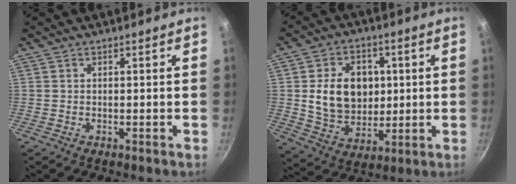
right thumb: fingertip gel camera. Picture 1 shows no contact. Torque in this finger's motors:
{"motor_torque": [1.60, 1.40, 1.03, -0.41, 0.36]}